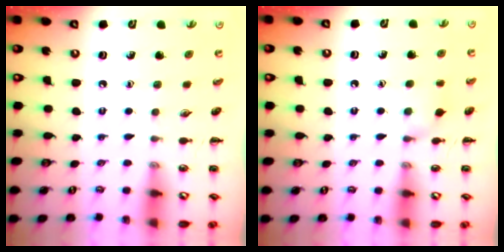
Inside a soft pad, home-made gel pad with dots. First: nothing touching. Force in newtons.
{"total": 7.0, "press": 6.6, "slide": 2.1}